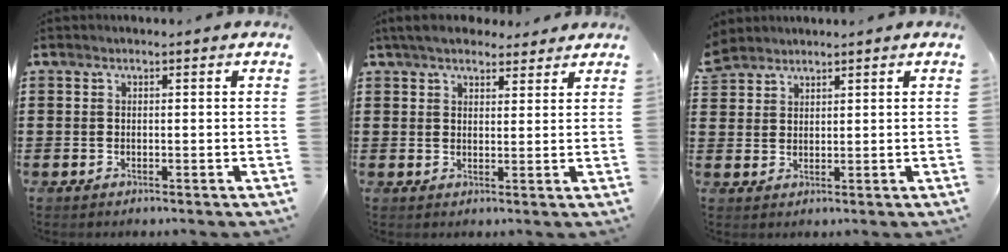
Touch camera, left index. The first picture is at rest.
{"total": 4.7, "force": [4.2, 1.5, 1.6], "torque": [-0.043, -0.003, 0.080]}
{"total": 2.8, "force": [2.6, 1.0, -0.1], "torque": [-0.008, 0.000, 0.053]}